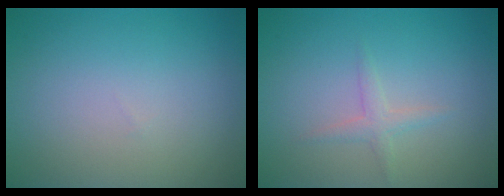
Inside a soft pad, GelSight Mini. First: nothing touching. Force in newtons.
{"total": 1.3, "press": 1.3, "slide": 0.1}